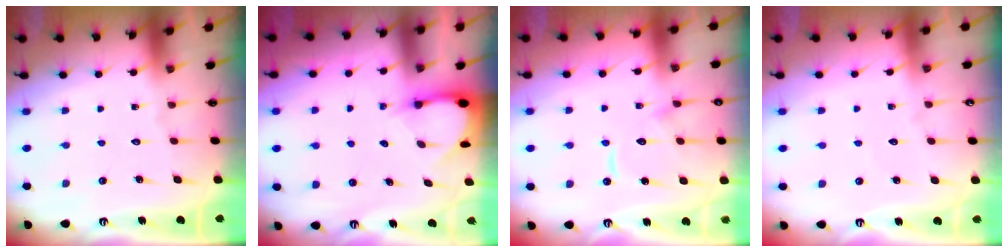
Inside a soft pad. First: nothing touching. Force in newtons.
{"total": 2.8, "press": 2.8, "slide": 0.2}
{"total": 11.7, "press": 11.6, "slide": 1.0}
{"total": 2.4, "press": 2.4, "slide": 0.2}